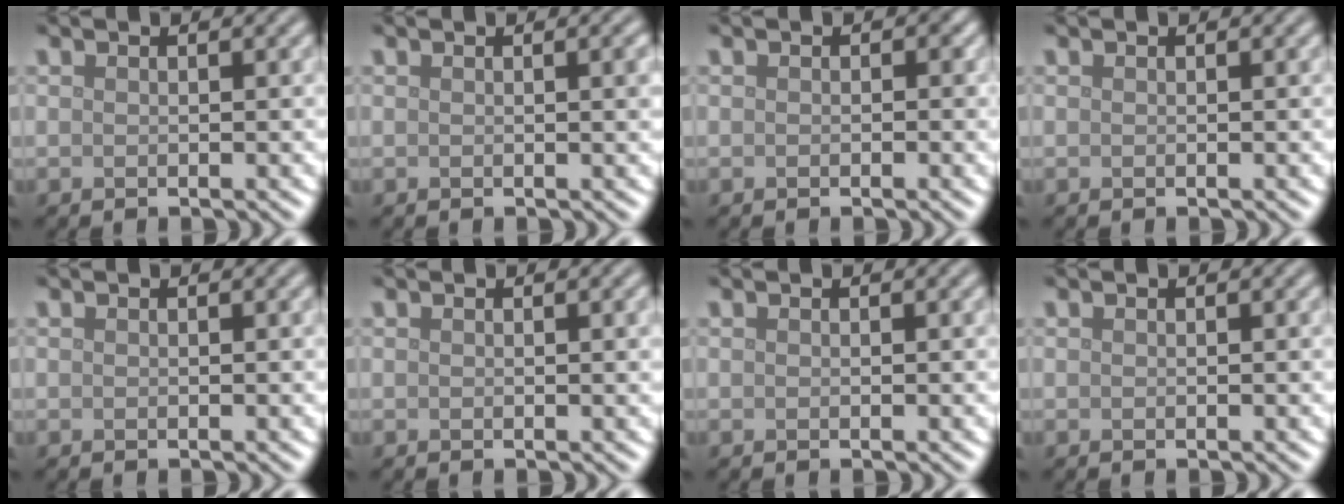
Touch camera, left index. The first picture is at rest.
{"total": 1.1, "force": [0.2, 0.2, 1.1], "torque": [-0.013, 0.002, 0.001]}
{"total": 0.7, "force": [0.0, 0.6, 0.4], "torque": [-0.003, -0.003, -0.002]}
{"total": 0.0}
{"total": 0.0}
{"total": 0.7, "force": [0.1, 0.1, 0.7], "torque": [-0.008, 0.003, 0.002]}
{"total": 0.0}
{"total": 0.0}